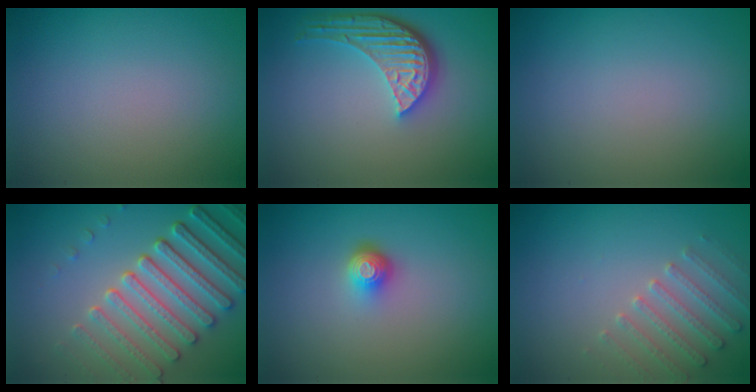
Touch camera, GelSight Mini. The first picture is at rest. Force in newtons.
{"total": 5.2, "press": 3.9, "slide": 3.5}
{"total": 0.0}
{"total": 7.3, "press": 5.6, "slide": 4.8}
{"total": 2.0, "press": 1.5, "slide": 1.4}
{"total": 2.6, "press": 2.6, "slide": 0.6}